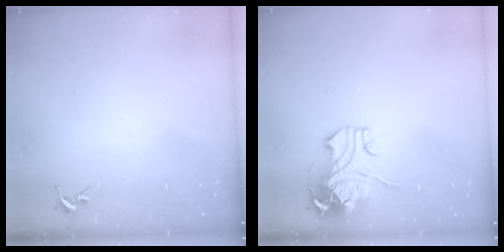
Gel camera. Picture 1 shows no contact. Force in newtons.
{"total": 11.8, "press": 11.7, "slide": 2.1}